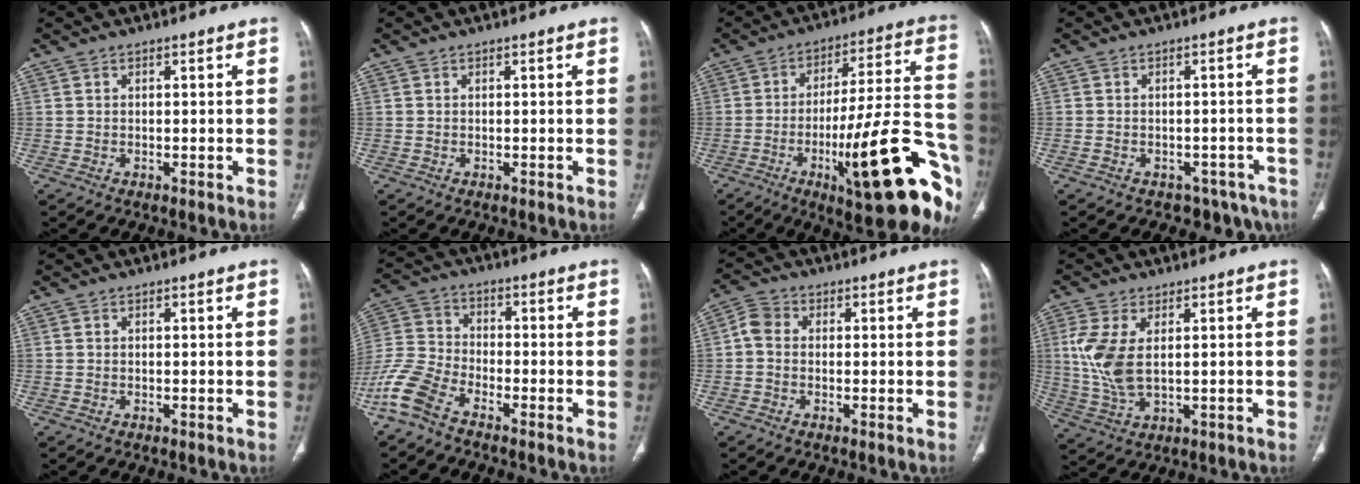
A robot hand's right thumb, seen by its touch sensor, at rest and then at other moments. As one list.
[{"total": 0.0}, {"total": 26.5, "force": [-10.8, 5.9, 23.5], "torque": [-0.290, 0.054, -0.152]}, {"total": 7.3, "force": [-4.6, 5.3, 2.2], "torque": [-0.013, 0.040, -0.050]}, {"total": 0.0}, {"total": 9.5, "force": [-6.7, 4.1, 5.3], "torque": [-0.126, 0.025, -0.147]}, {"total": 3.6, "force": [-0.1, 2.8, 2.2], "torque": [-0.036, 0.007, -0.015]}, {"total": 8.7, "force": [1.4, 4.2, 7.5], "torque": [-0.176, -0.007, 0.037]}]